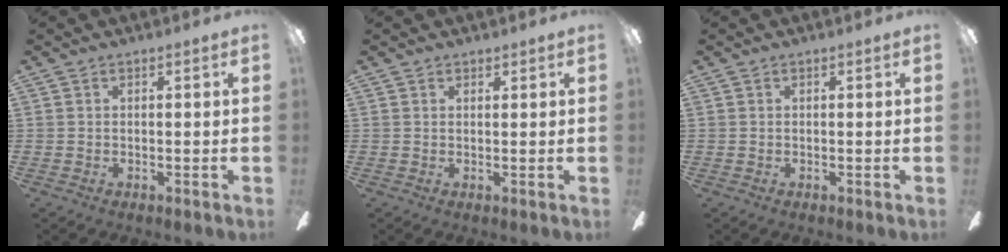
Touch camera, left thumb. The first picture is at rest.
{"total": 1.2, "force": [1.0, 0.7, 0.0], "torque": [0.008, -0.003, 0.017]}
{"total": 0.0}